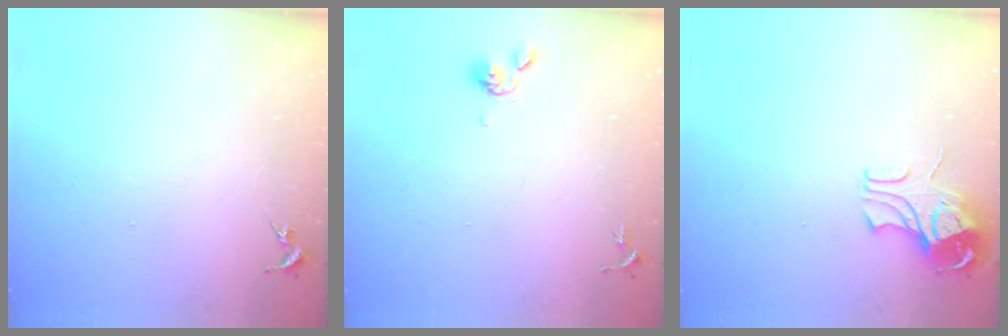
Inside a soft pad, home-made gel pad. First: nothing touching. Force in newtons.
{"total": 4.7, "press": 4.7, "slide": 0.7}
{"total": 9.0, "press": 8.9, "slide": 1.0}